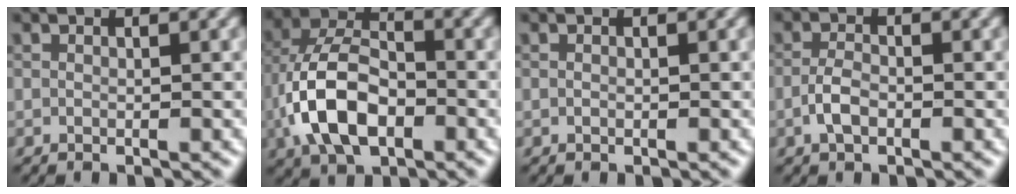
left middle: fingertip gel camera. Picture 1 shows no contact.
{"total": 8.3, "force": [-2.7, 4.7, 6.3], "torque": [-0.137, 0.008, -0.059]}
{"total": 0.0}
{"total": 2.0, "force": [-0.9, 1.0, 1.5], "torque": [-0.031, 0.004, -0.022]}